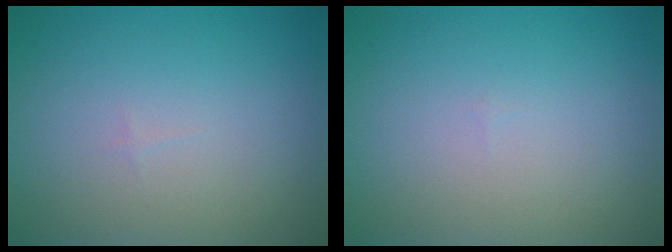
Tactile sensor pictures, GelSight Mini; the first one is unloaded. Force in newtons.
{"total": 0.0}